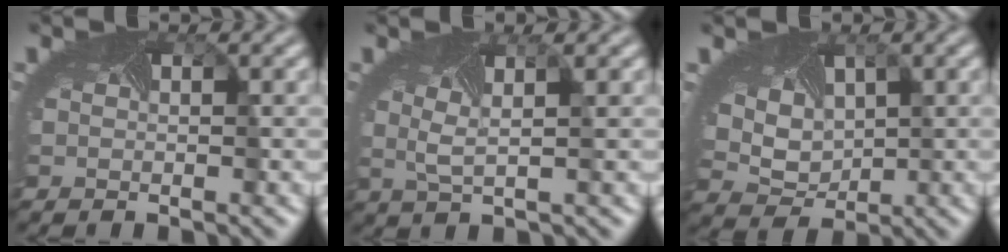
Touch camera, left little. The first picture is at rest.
{"total": 1.7, "force": [0.6, -0.1, 1.6], "torque": [-0.037, 0.001, 0.012]}
{"total": 5.1, "force": [1.9, 3.7, 2.9], "torque": [-0.071, 0.013, 0.039]}